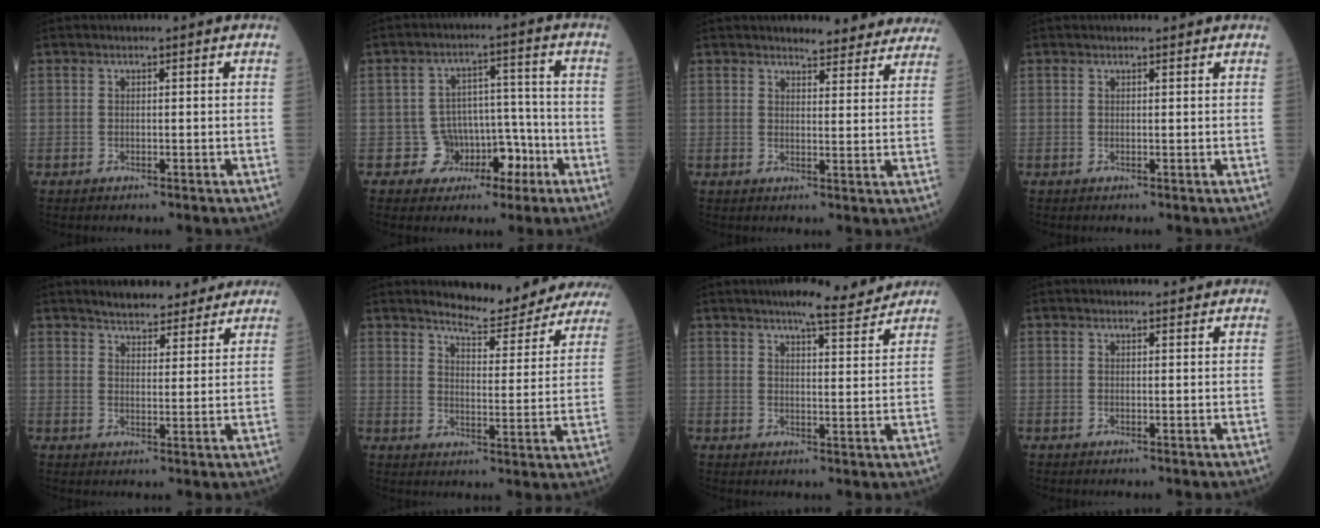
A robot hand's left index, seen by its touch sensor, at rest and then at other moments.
{"total": 6.5, "force": [-3.0, 5.6, 1.4], "torque": [0.001, 0.029, -0.038]}
{"total": 10.6, "force": [10.2, 2.3, 2.1], "torque": [0.002, -0.012, 0.096]}
{"total": 1.1, "force": [1.1, 0.0, 0.2], "torque": [-0.010, 0.002, 0.014]}
{"total": 10.8, "force": [9.8, 3.1, 3.5], "torque": [-0.034, 0.012, 0.123]}
{"total": 13.6, "force": [12.9, 2.2, 3.6], "torque": [-0.041, -0.029, 0.152]}
{"total": 7.7, "force": [7.1, 0.5, 3.1], "torque": [-0.052, 0.003, 0.089]}
{"total": 2.5, "force": [2.4, 0.3, 0.4], "torque": [-0.012, 0.006, 0.028]}